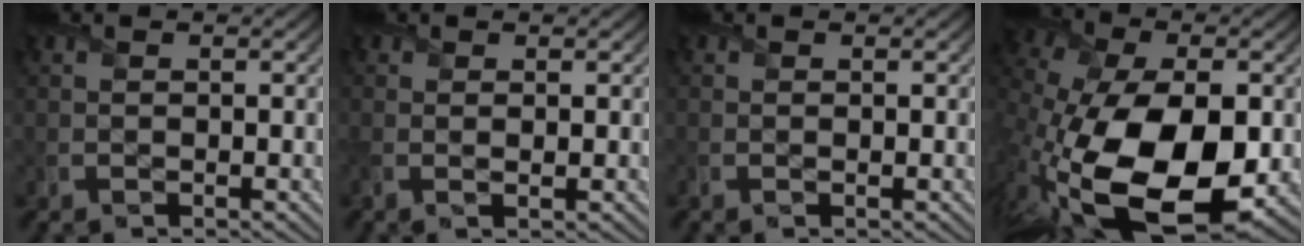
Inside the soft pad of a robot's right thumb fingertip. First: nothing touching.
{"total": 1.2, "force": [0.3, 0.1, 1.1], "torque": [-0.022, 0.002, 0.003]}
{"total": 0.0}
{"total": 20.1, "force": [-4.4, 12.2, 15.4], "torque": [-0.309, -0.069, -0.027]}